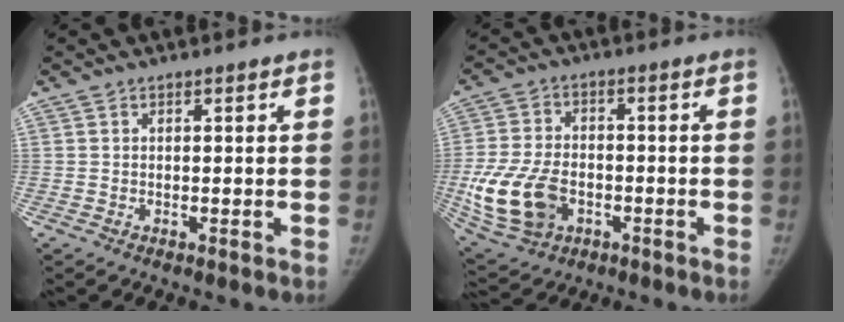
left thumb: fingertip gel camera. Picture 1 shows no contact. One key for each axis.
{"total": 14.1, "fx": -3.7, "fy": 9.8, "fz": 9.5, "tx": -0.189, "ty": 0.007, "tz": -0.059}